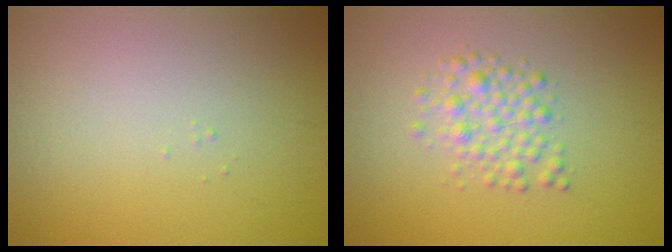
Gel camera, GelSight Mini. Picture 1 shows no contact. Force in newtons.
{"total": 2.5, "press": 2.5, "slide": 0.0}